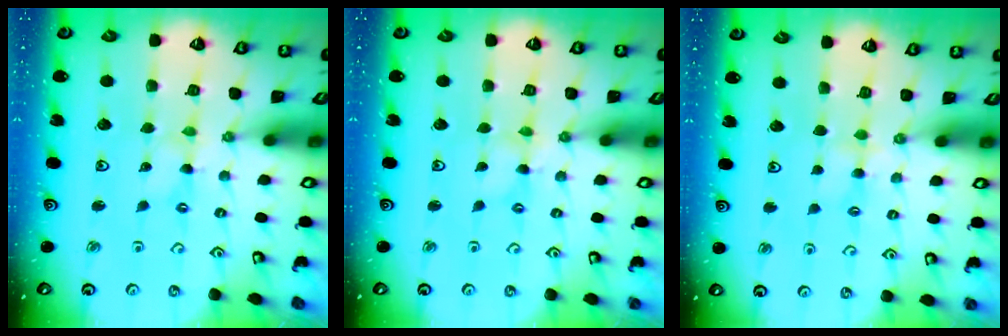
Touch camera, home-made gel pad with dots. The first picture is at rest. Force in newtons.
{"total": 0.0}
{"total": 2.7, "press": 2.6, "slide": 0.5}